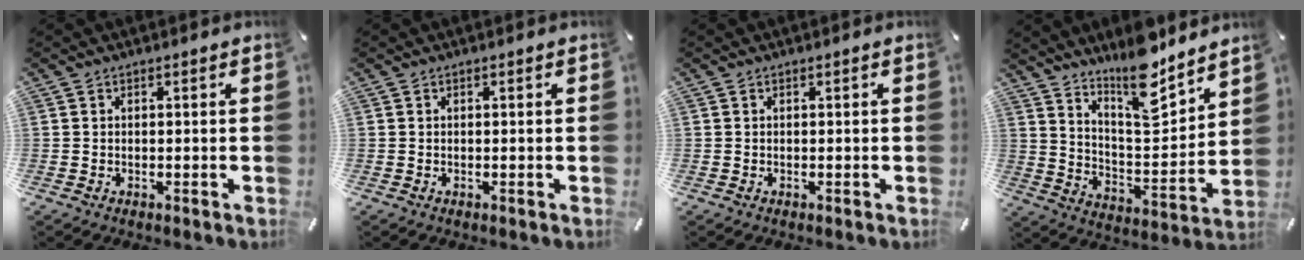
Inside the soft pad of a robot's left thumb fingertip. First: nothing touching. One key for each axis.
{"total": 0.0}
{"total": 0.0}
{"total": 14.5, "fx": 12.0, "fy": 4.5, "fz": 6.9, "tx": -0.112, "ty": -0.094, "tz": 0.211}